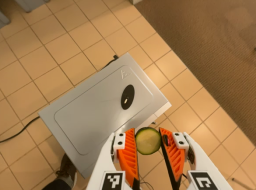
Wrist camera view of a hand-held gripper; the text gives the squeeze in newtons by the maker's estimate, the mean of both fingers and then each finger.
{"total": 8.6, "left": 8.6, "right": 8.6}